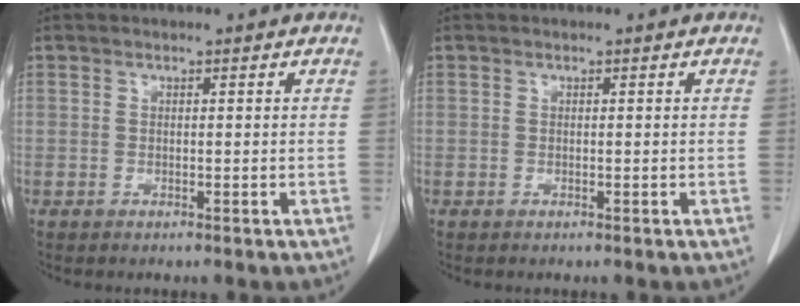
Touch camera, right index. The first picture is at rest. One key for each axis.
{"total": 0.0}